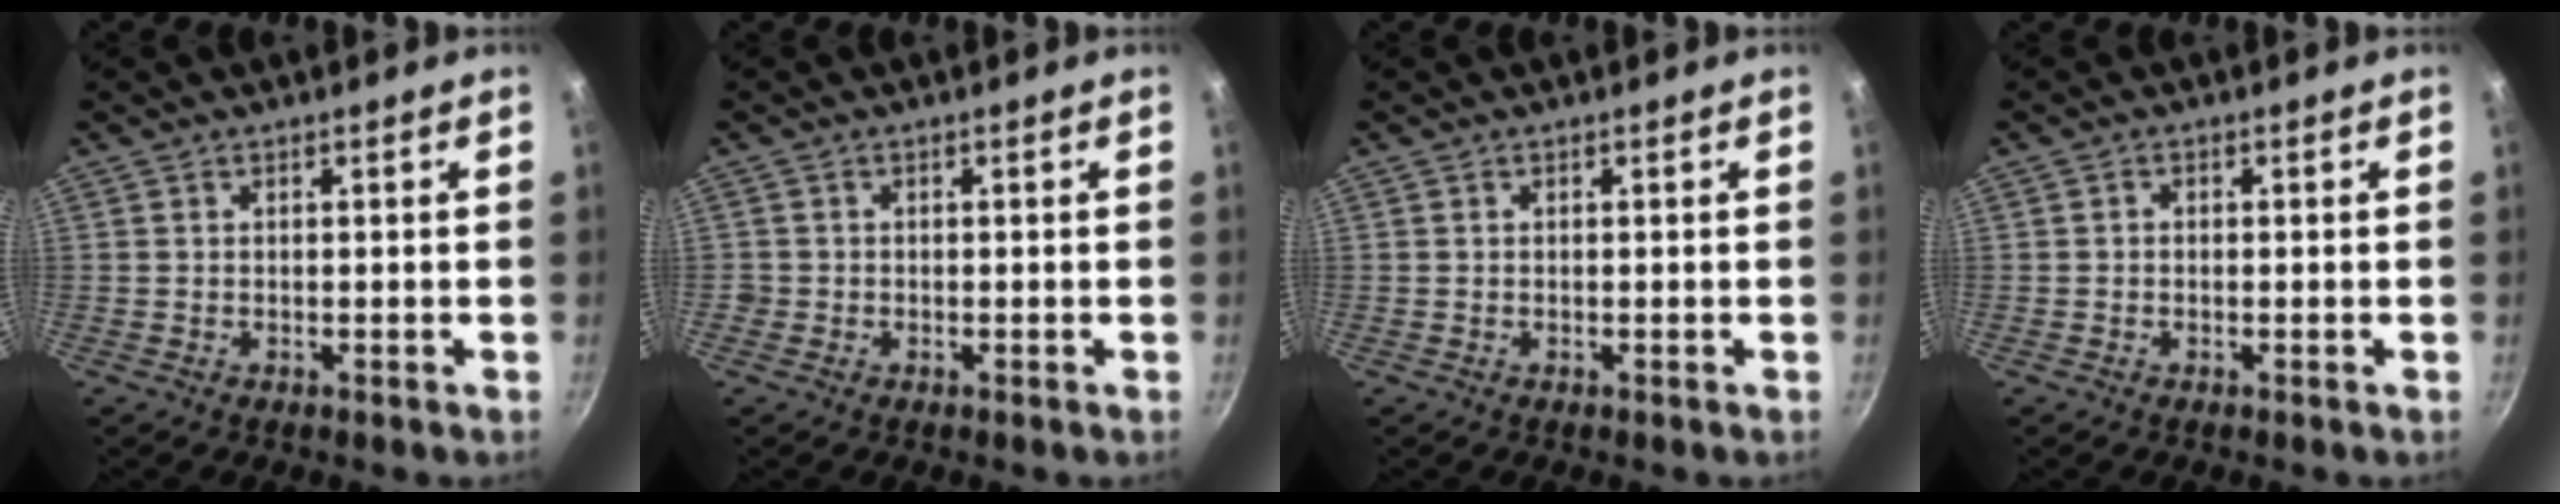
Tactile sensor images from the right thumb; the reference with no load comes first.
{"total": 1.1, "force": [-0.4, 1.0, 0.1], "torque": [-0.001, 0.003, -0.008]}
{"total": 0.0}
{"total": 0.9, "force": [-0.1, 0.7, 0.4], "torque": [-0.008, 0.005, -0.002]}